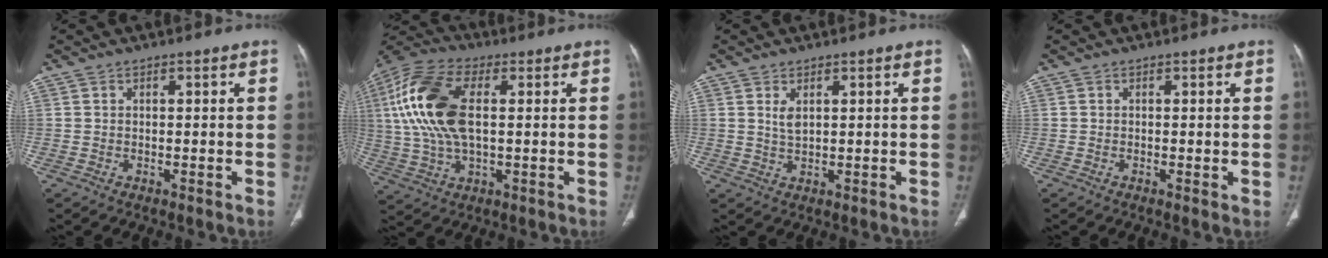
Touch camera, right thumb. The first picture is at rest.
{"total": 17.7, "force": [2.8, 9.1, 14.9], "torque": [-0.330, 0.014, 0.050]}
{"total": 2.3, "force": [1.0, 1.0, 1.8], "torque": [-0.036, -0.008, 0.027]}
{"total": 0.8, "force": [-0.2, 0.2, 0.8], "torque": [-0.012, -0.002, -0.002]}